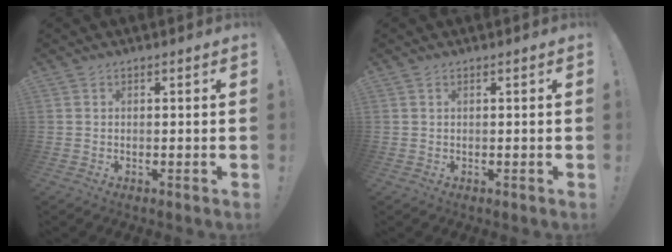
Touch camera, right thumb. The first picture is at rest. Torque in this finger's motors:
{"motor_torque": [-0.38, 0.25, 0.06, -0.01, 0.00]}